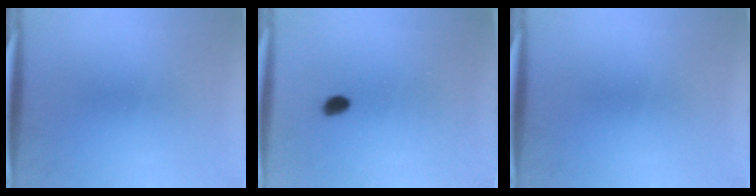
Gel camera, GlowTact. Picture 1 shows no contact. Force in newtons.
{"total": 1.5}
{"total": 0.0}